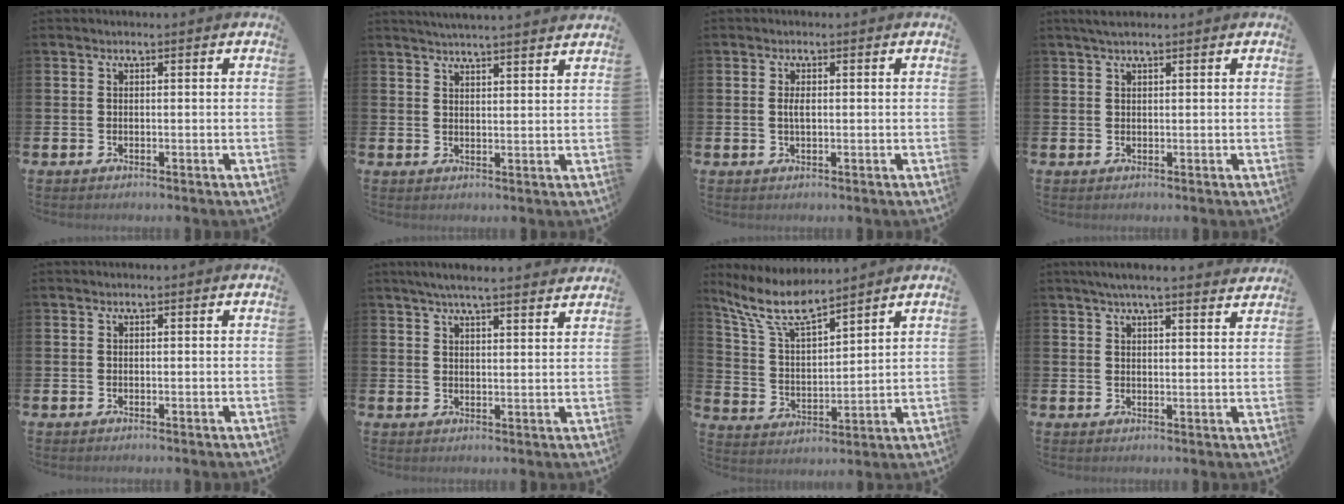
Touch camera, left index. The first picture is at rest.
{"total": 3.6, "force": [3.5, -0.6, 0.3], "torque": [-0.013, -0.018, 0.064]}
{"total": 1.7, "force": [0.2, 0.6, 1.5], "torque": [-0.028, 0.002, 0.000]}
{"total": 1.6, "force": [1.4, 0.2, 0.9], "torque": [-0.015, 0.003, 0.023]}
{"total": 0.0}
{"total": 5.1, "force": [4.8, -0.1, 1.6], "torque": [-0.042, -0.017, 0.086]}
{"total": 8.8, "force": [7.6, 1.9, 4.1], "torque": [-0.112, -0.032, 0.135]}
{"total": 4.7, "force": [4.4, 0.0, 1.6], "torque": [-0.040, -0.013, 0.079]}